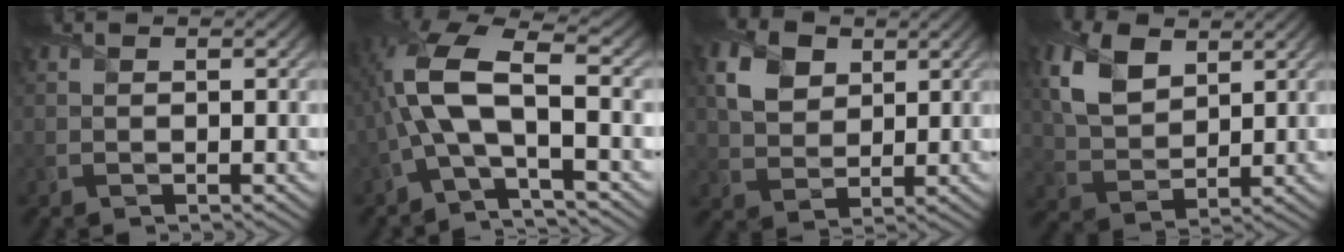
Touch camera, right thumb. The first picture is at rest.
{"total": 10.3, "force": [-1.6, 3.6, 9.5], "torque": [-0.218, 0.012, -0.045]}
{"total": 6.3, "force": [2.6, 4.5, 3.6], "torque": [-0.094, 0.002, 0.048]}
{"total": 8.0, "force": [3.6, 5.0, 5.1], "torque": [-0.137, 0.003, 0.072]}